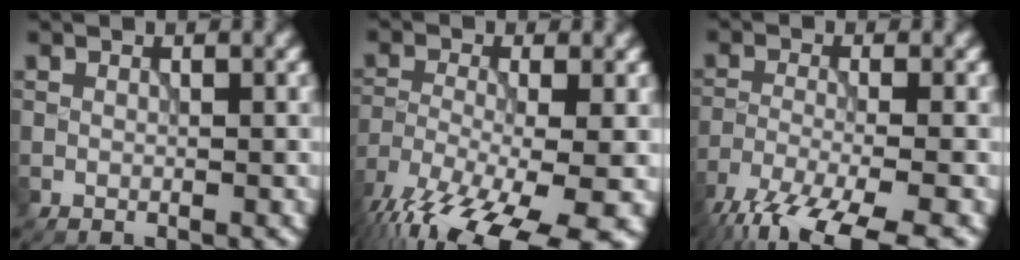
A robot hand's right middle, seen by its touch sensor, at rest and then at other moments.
{"total": 15.1, "force": [-10.4, 4.5, 10.0], "torque": [-0.188, -0.038, -0.155]}
{"total": 9.8, "force": [-7.3, 2.2, 6.2], "torque": [-0.113, -0.027, -0.130]}